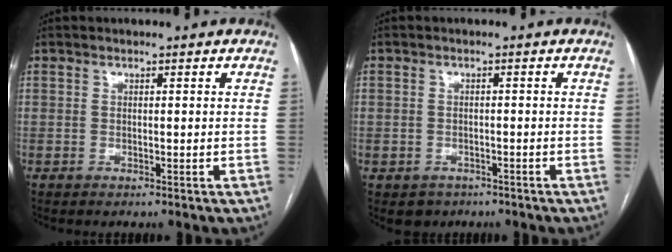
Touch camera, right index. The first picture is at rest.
{"total": 3.5, "force": [-1.9, 2.8, 0.3], "torque": [-0.002, 0.009, -0.024]}